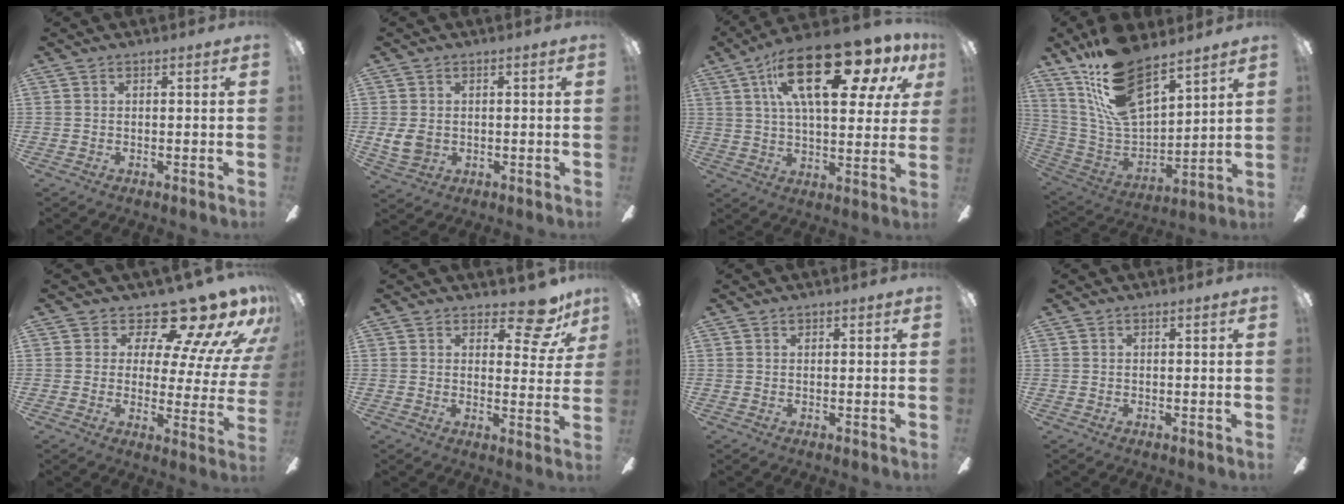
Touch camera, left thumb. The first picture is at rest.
{"total": 5.1, "force": [0.2, 4.2, 3.0], "torque": [-0.068, 0.000, 0.003]}
{"total": 24.0, "force": [11.7, 9.5, 18.6], "torque": [-0.295, -0.038, 0.188]}
{"total": 19.3, "force": [13.4, 8.2, 11.3], "torque": [-0.241, -0.080, 0.244]}
{"total": 15.6, "force": [13.0, 4.4, 7.4], "torque": [-0.110, -0.114, 0.216]}
{"total": 9.6, "force": [7.0, 3.9, 5.2], "torque": [-0.063, -0.040, 0.124]}
{"total": 0.7, "force": [0.5, 0.5, 0.2], "torque": [-0.005, 0.001, 0.009]}
{"total": 0.0}